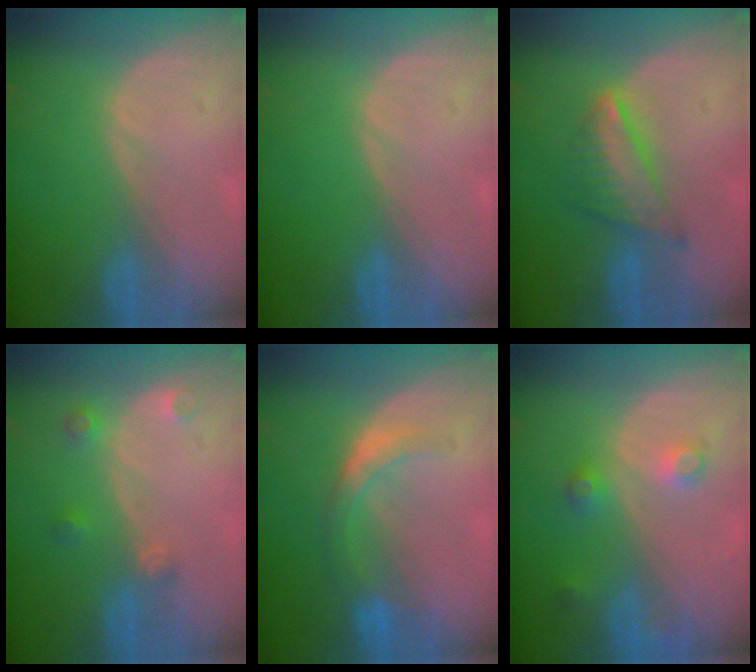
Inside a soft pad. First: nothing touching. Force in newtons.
{"total": 0.0}
{"total": 6.9, "press": 6.0, "slide": 3.3}
{"total": 2.6, "press": 2.6, "slide": 0.2}
{"total": 5.9, "press": 5.2, "slide": 2.8}
{"total": 3.8, "press": 3.5, "slide": 1.4}